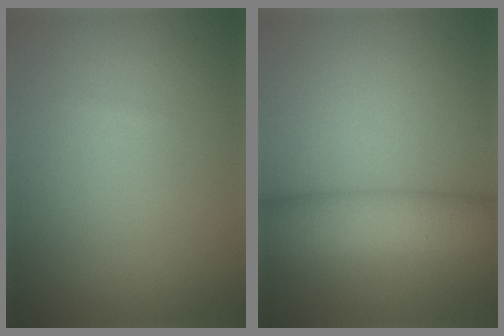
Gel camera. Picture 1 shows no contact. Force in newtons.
{"total": 5.5, "press": 5.5, "slide": 0.4}